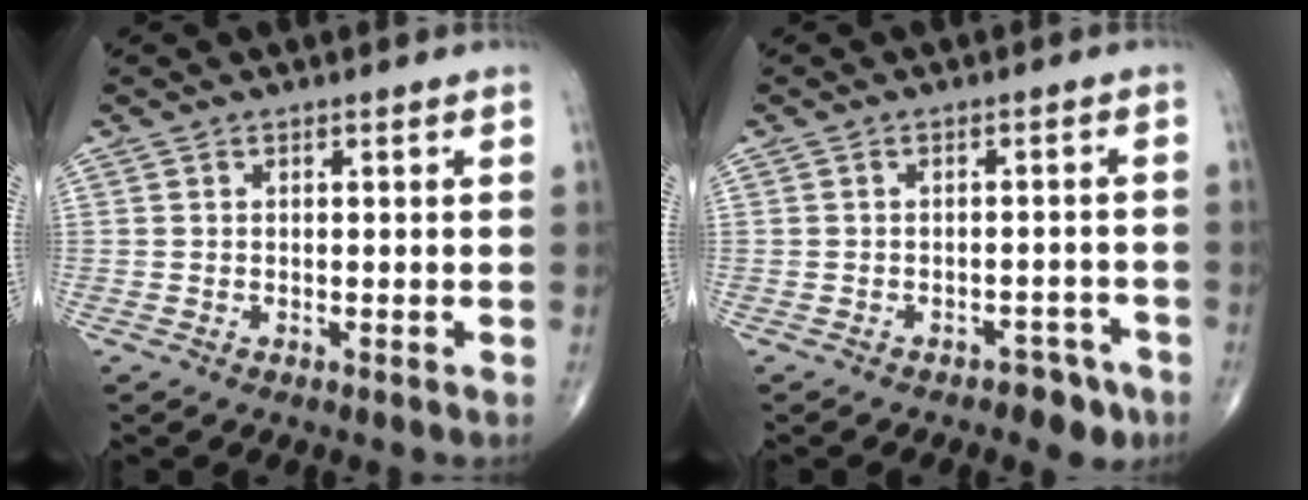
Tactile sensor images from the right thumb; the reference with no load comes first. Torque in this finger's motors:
{"motor_torque": [0.91, 0.16, -0.07, -0.16, 0.01]}